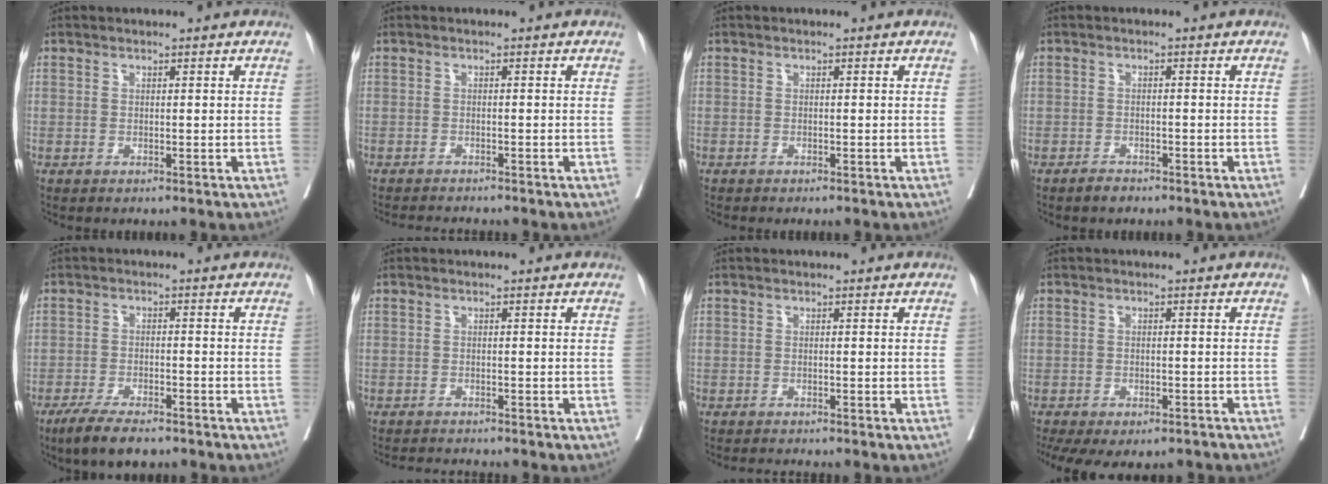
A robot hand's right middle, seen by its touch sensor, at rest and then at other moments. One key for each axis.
{"total": 4.0, "fx": -3.8, "fy": 0.0, "fz": 1.1, "tx": -0.013, "ty": -0.009, "tz": -0.057}
{"total": 2.1, "fx": -1.9, "fy": 0.3, "fz": 0.8, "tx": -0.012, "ty": -0.003, "tz": -0.025}
{"total": 1.7, "fx": -1.5, "fy": 0.6, "fz": 0.5, "tx": -0.014, "ty": -0.001, "tz": -0.022}
{"total": 7.2, "fx": -5.6, "fy": 1.7, "fz": 4.2, "tx": -0.072, "ty": -0.012, "tz": -0.095}
{"total": 4.0, "fx": -3.8, "fy": -0.2, "fz": 1.0, "tx": -0.010, "ty": -0.010, "tz": -0.059}
{"total": 3.3, "fx": -3.1, "fy": -0.3, "fz": 1.1, "tx": -0.015, "ty": -0.006, "tz": -0.047}
{"total": 13.3, "fx": -10.1, "fy": 6.1, "fz": 6.1, "tx": -0.144, "ty": -0.009, "tz": -0.131}